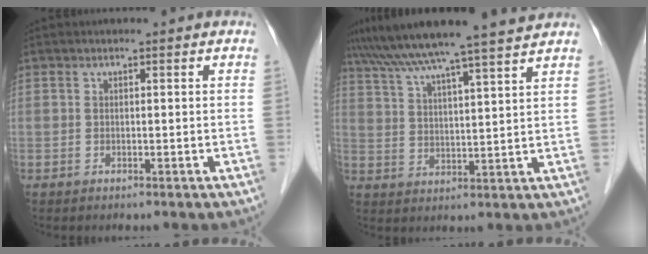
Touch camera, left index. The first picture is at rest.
{"total": 15.0, "force": [13.3, -1.3, 6.9], "torque": [-0.122, 0.007, 0.196]}